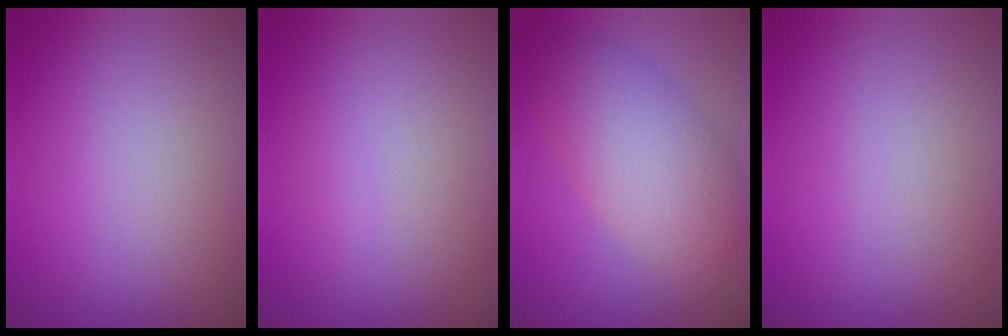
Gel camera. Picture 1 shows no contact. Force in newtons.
{"total": 0.6, "press": 0.6, "slide": 0.0}
{"total": 6.2, "press": 6.2, "slide": 0.3}
{"total": 0.0}